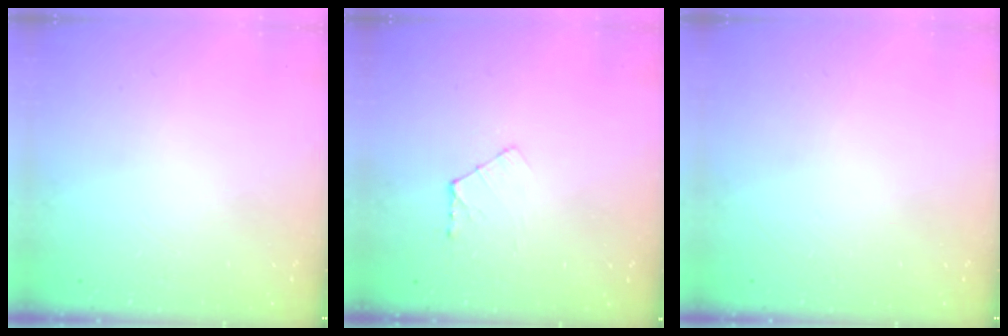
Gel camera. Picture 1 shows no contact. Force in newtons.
{"total": 4.8, "press": 4.7, "slide": 0.5}
{"total": 0.0}